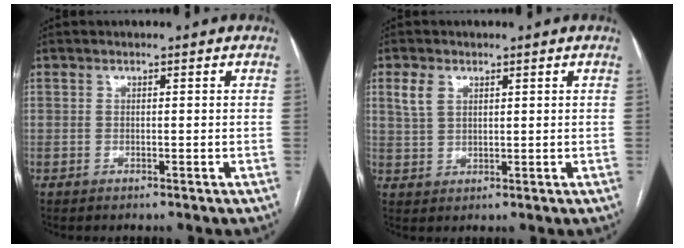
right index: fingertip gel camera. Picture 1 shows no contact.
{"total": 3.5, "force": [1.8, 2.2, 2.1], "torque": [-0.053, 0.012, 0.044]}